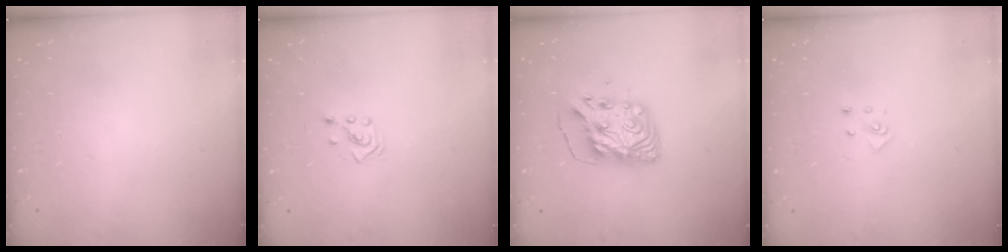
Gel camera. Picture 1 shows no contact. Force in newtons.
{"total": 2.3, "press": 2.2, "slide": 0.7}
{"total": 11.0, "press": 10.9, "slide": 1.6}
{"total": 4.1, "press": 4.1, "slide": 0.4}